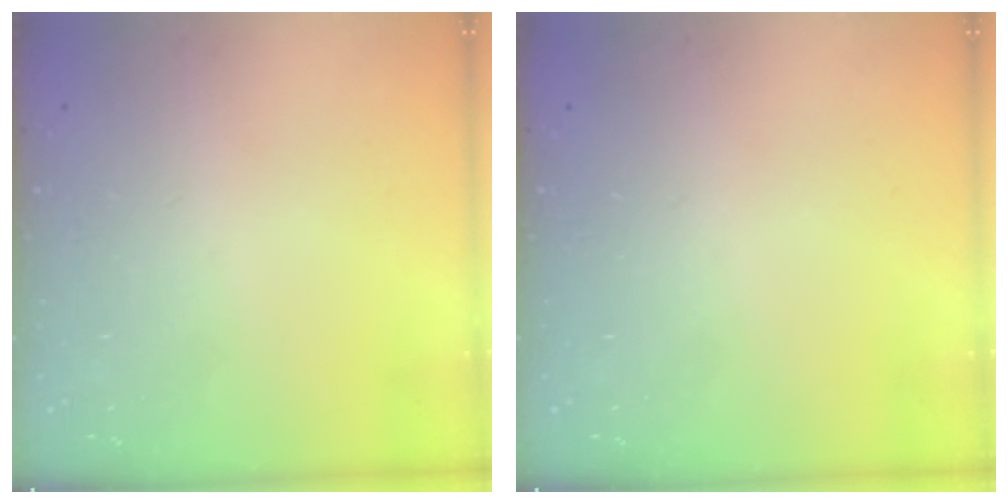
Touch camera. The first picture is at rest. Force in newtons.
{"total": 0.0}